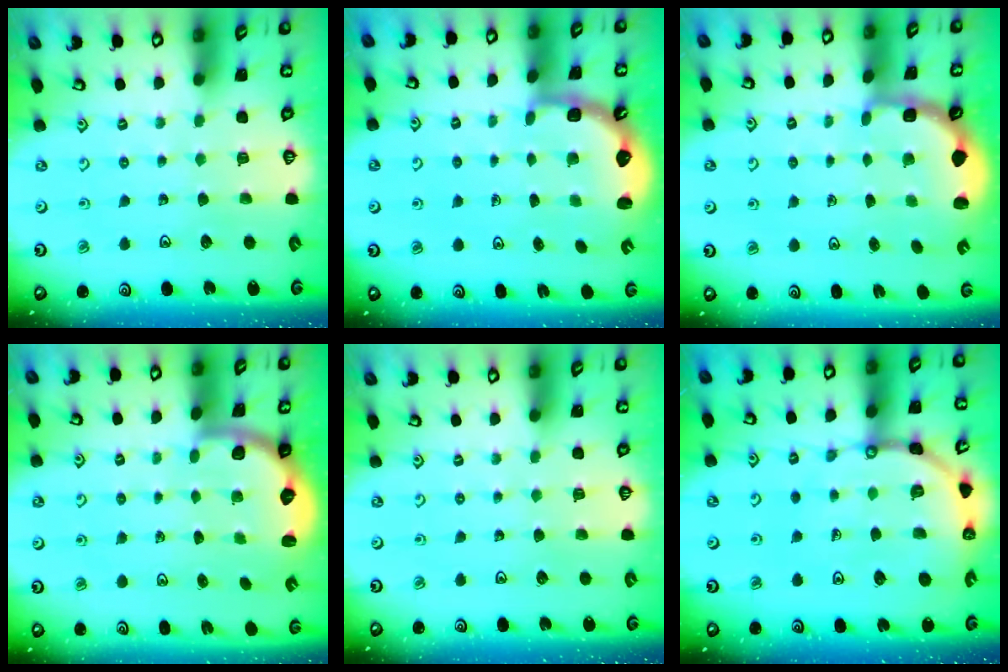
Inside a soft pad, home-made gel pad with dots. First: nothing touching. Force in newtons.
{"total": 2.6, "press": 2.2, "slide": 1.4}
{"total": 2.5, "press": 2.2, "slide": 1.2}
{"total": 2.6, "press": 1.9, "slide": 1.7}
{"total": 0.0}
{"total": 11.4, "press": 11.3, "slide": 1.5}